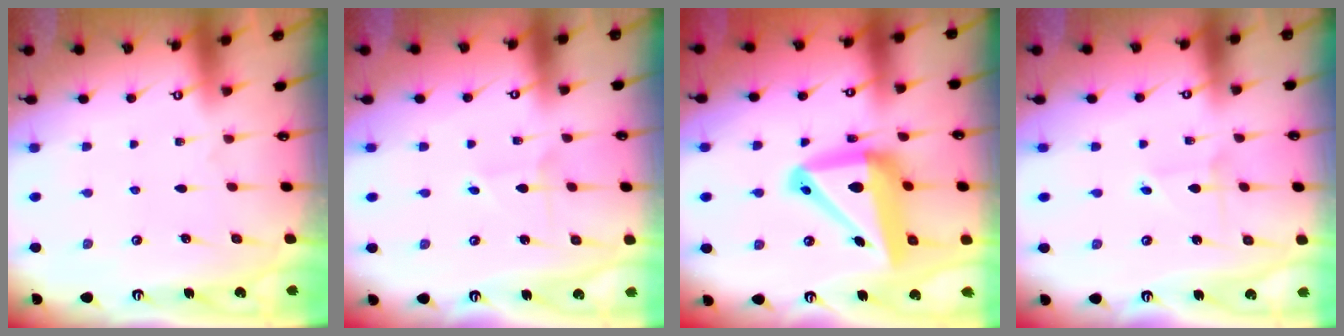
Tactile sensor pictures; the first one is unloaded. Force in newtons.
{"total": 2.2, "press": 2.2, "slide": 0.1}
{"total": 16.8, "press": 16.6, "slide": 2.3}
{"total": 1.8, "press": 1.8, "slide": 0.1}